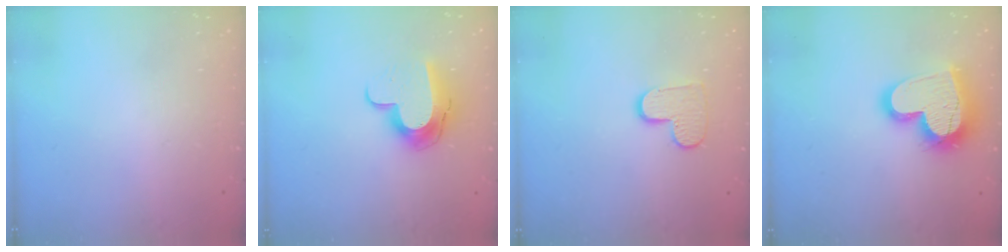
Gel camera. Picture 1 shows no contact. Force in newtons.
{"total": 12.1, "press": 12.0, "slide": 0.9}
{"total": 8.3, "press": 8.2, "slide": 0.4}
{"total": 18.7, "press": 18.6, "slide": 1.4}